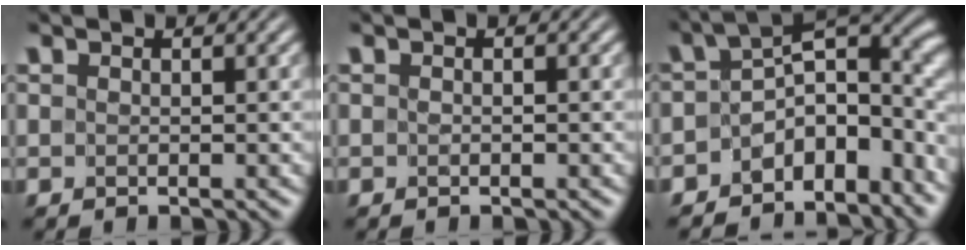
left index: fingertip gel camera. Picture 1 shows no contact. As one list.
[{"total": 0.0}, {"total": 9.0, "force": [-3.9, 5.9, 5.5], "torque": [-0.050, -0.009, -0.069]}]